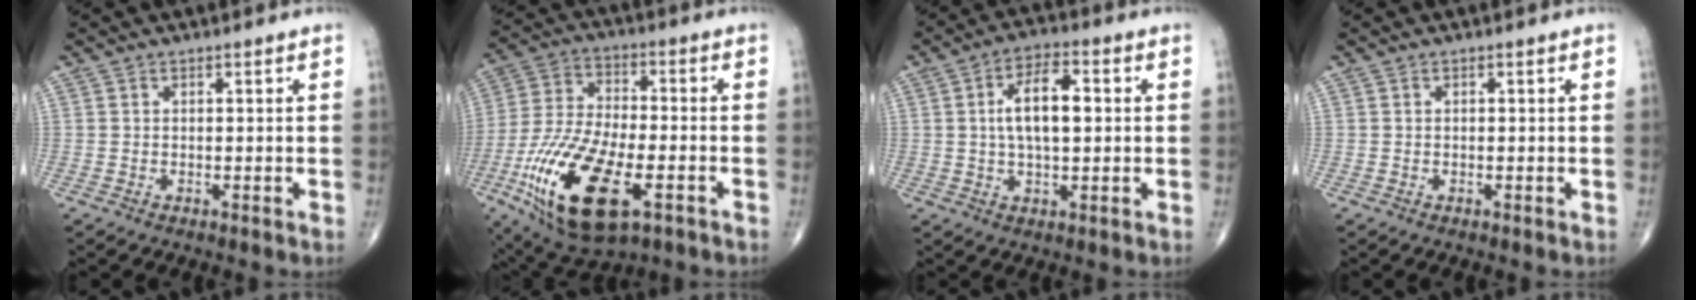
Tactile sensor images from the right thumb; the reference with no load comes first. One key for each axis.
{"total": 21.9, "fx": -8.4, "fy": 9.6, "fz": 17.9, "tx": -0.367, "ty": 0.005, "tz": -0.140}
{"total": 9.5, "fx": 1.1, "fy": 4.3, "fz": 8.4, "tx": -0.137, "ty": 0.012, "tz": 0.015}
{"total": 0.0}